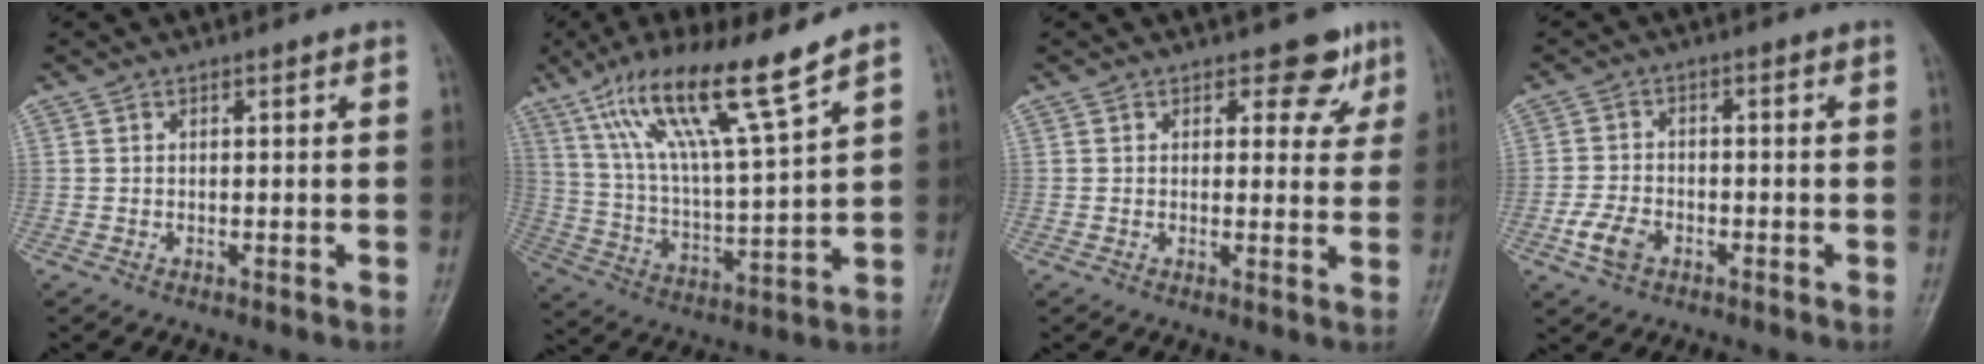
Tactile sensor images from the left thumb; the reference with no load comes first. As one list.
[{"total": 16.8, "force": [11.2, 1.2, 12.4], "torque": [-0.218, -0.051, 0.209]}, {"total": 5.0, "force": [3.2, 3.0, 2.3], "torque": [0.008, -0.013, 0.036]}, {"total": 5.0, "force": [-2.4, 3.3, 2.9], "torque": [-0.056, 0.011, -0.048]}]